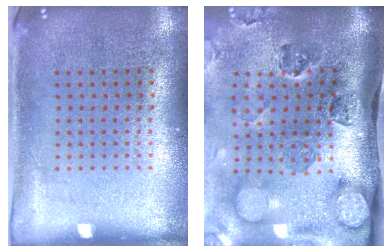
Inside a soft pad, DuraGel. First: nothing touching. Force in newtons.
{"total": 4.3, "press": 3.1, "slide": 2.9}